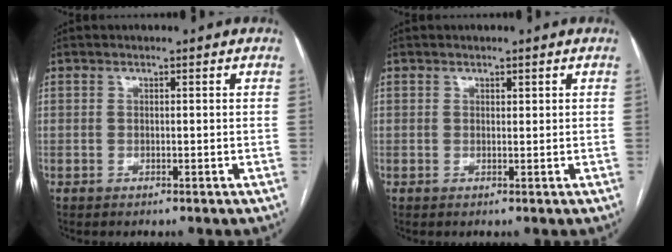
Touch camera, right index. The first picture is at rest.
{"total": 0.5, "force": [0.4, 0.3, 0.3], "torque": [-0.002, -0.002, 0.005]}